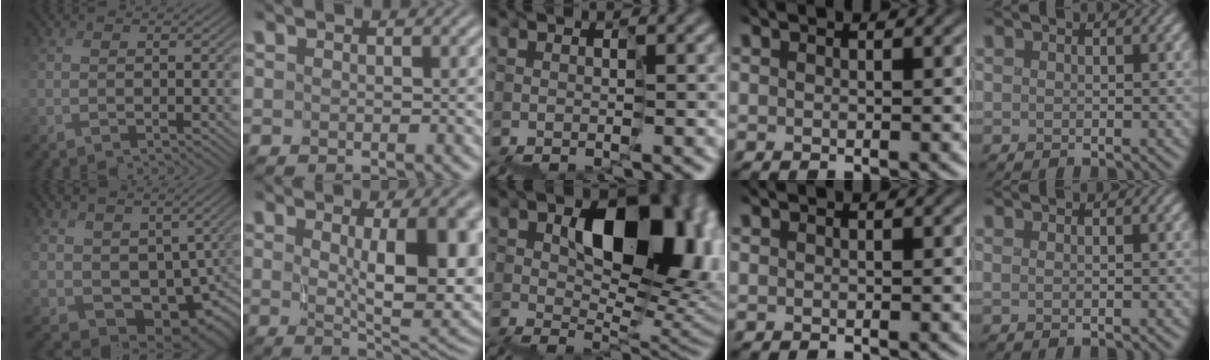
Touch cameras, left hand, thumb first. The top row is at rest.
{"thumb": {"total": 7.3, "force": [0.3, 6.3, 3.7], "torque": [-0.081, -0.042, 0.029]}, "index": {"total": 11.2, "force": [1.6, 4.3, 10.3], "torque": [-0.118, -0.001, 0.029]}, "middle": {"total": 10.0, "force": [2.0, 6.3, 7.5], "torque": [-0.076, -0.003, 0.040]}}